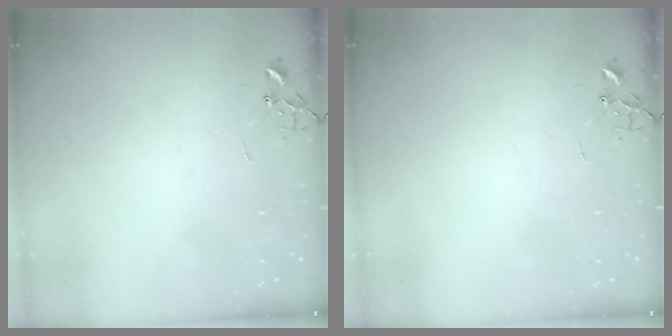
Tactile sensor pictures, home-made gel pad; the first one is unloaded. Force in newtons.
{"total": 0.0}